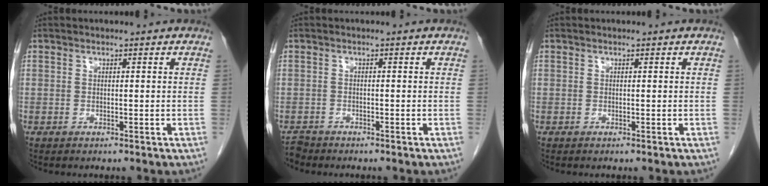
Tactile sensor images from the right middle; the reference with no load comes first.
{"total": 1.5, "force": [-1.5, 0.2, -0.2], "torque": [0.002, -0.006, -0.027]}
{"total": 0.0}